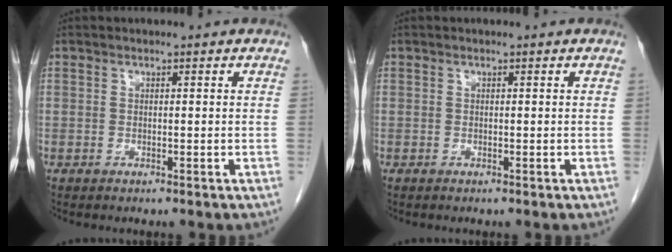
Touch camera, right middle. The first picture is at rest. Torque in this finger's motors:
{"motor_torque": [0.35, -0.11, 0.13, 0.02]}